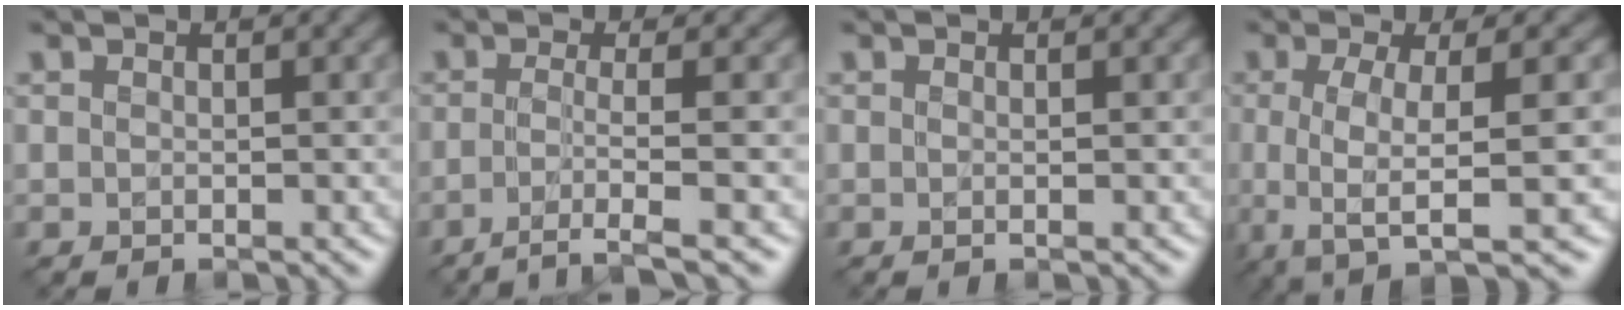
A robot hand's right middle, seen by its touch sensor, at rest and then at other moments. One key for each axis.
{"total": 3.8, "fx": -1.7, "fy": 0.7, "fz": 3.4, "tx": -0.052, "ty": -0.004, "tz": -0.045}
{"total": 0.6, "fx": 0.0, "fy": 0.2, "fz": 0.6, "tx": -0.008, "ty": -0.002, "tz": -0.002}
{"total": 7.7, "fx": -1.4, "fy": 2.0, "fz": 7.3, "tx": -0.100, "ty": -0.008, "tz": -0.032}